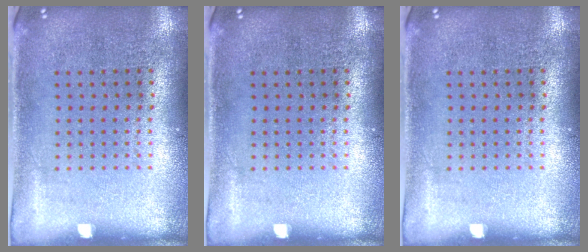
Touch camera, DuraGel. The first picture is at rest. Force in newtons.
{"total": 0.0}
{"total": 0.0}